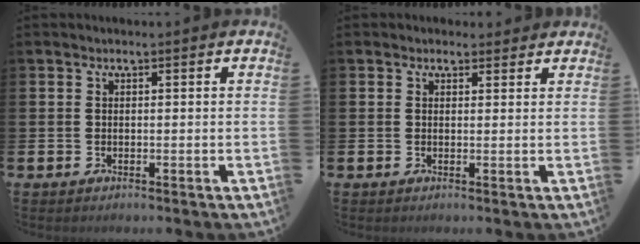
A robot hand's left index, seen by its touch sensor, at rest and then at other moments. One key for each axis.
{"total": 1.5, "fx": 1.3, "fy": 0.7, "fz": 0.1, "tx": 0.016, "ty": -0.005, "tz": 0.020}